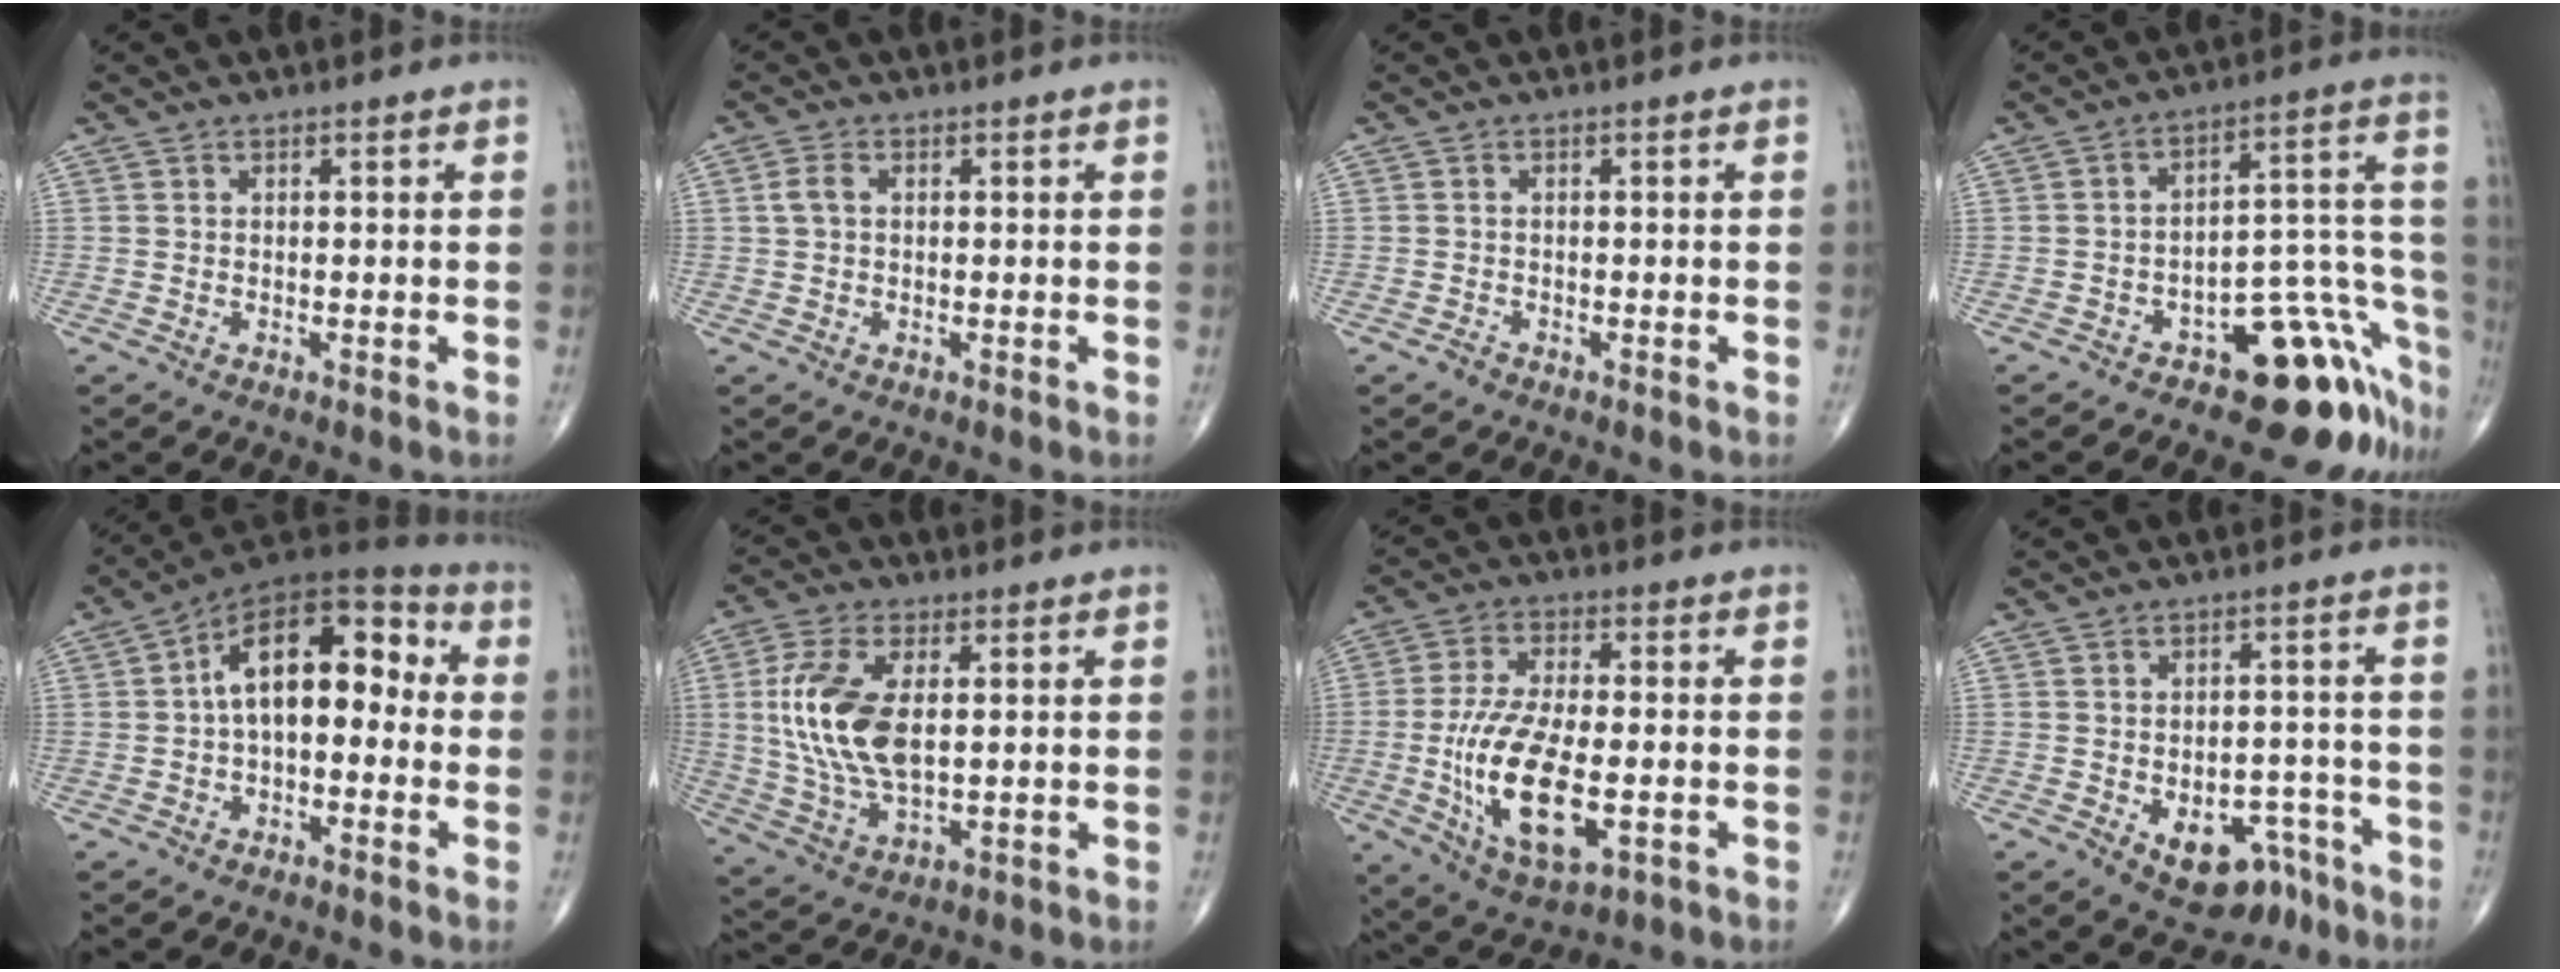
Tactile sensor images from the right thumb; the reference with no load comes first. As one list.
[{"total": 2.6, "force": [0.4, 1.6, 1.9], "torque": [-0.044, 0.007, 0.006]}, {"total": 0.8, "force": [-0.7, 0.4, 0.1], "torque": [-0.002, 0.001, -0.017]}, {"total": 14.0, "force": [-9.6, 5.9, 8.3], "torque": [-0.033, 0.110, -0.134]}, {"total": 15.1, "force": [0.4, 8.5, 12.5], "torque": [-0.155, 0.051, -0.010]}, {"total": 14.5, "force": [1.8, 7.4, 12.4], "torque": [-0.260, -0.006, 0.039]}, {"total": 16.3, "force": [-3.2, 7.2, 14.3], "torque": [-0.270, -0.004, -0.048]}, {"total": 10.7, "force": [-6.0, 6.6, 5.8], "torque": [-0.046, 0.045, -0.074]}]